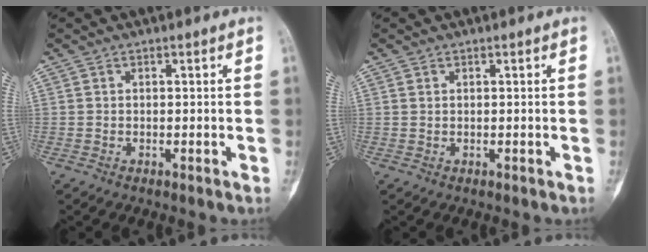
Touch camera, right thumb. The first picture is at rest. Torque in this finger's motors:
{"motor_torque": [-0.37, 0.03, 0.18, 0.00, -0.02]}